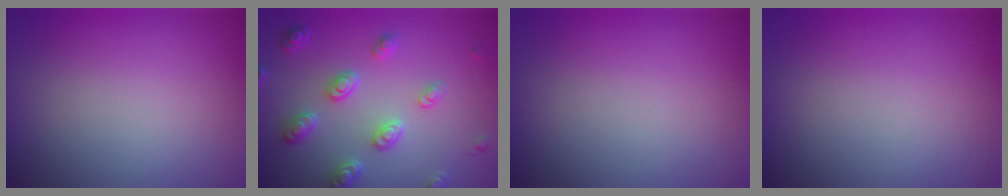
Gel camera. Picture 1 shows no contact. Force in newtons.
{"total": 4.6, "press": 3.6, "slide": 2.8}
{"total": 0.0}
{"total": 0.0}